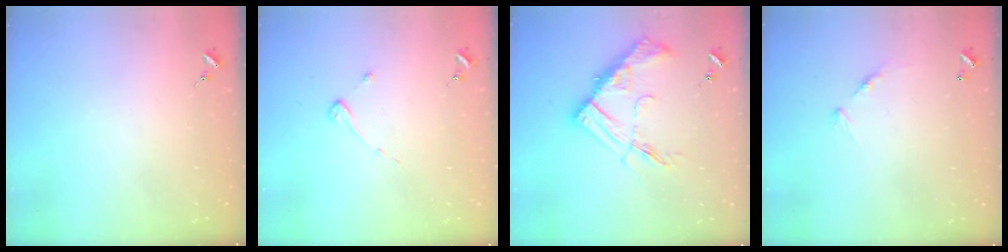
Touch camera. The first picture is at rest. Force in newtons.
{"total": 2.9, "press": 2.8, "slide": 0.3}
{"total": 16.5, "press": 16.4, "slide": 1.4}
{"total": 7.3, "press": 7.3, "slide": 0.5}